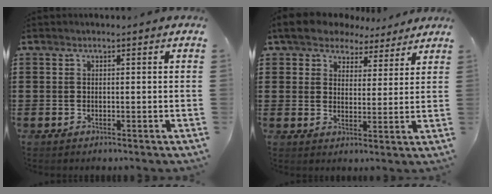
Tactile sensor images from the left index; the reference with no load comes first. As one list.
[{"total": 6.0, "force": [5.4, 2.4, 1.0], "torque": [-0.051, -0.015, 0.098]}]